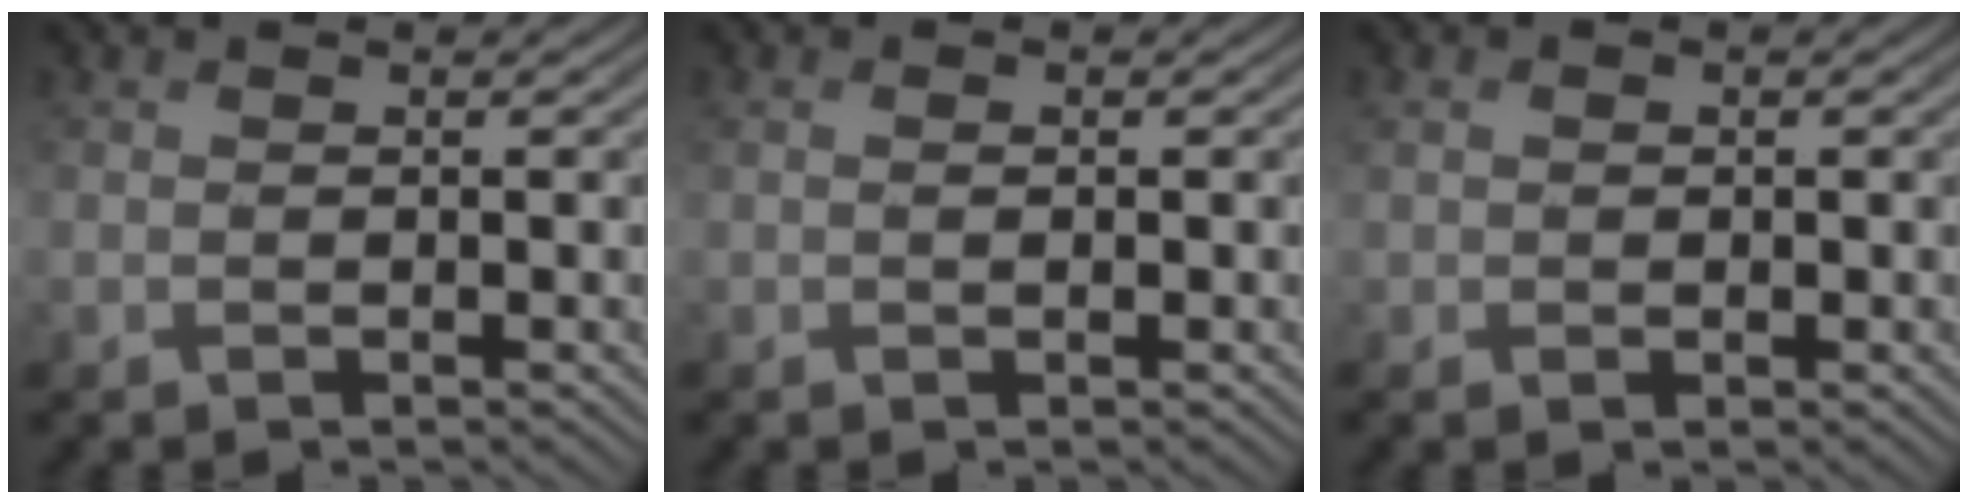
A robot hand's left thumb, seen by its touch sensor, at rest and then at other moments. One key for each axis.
{"total": 1.0, "fx": 0.2, "fy": 0.5, "fz": 0.8, "tx": -0.013, "ty": -0.001, "tz": 0.005}
{"total": 1.7, "fx": 0.3, "fy": 1.5, "fz": 0.8, "tx": -0.019, "ty": -0.001, "tz": 0.007}